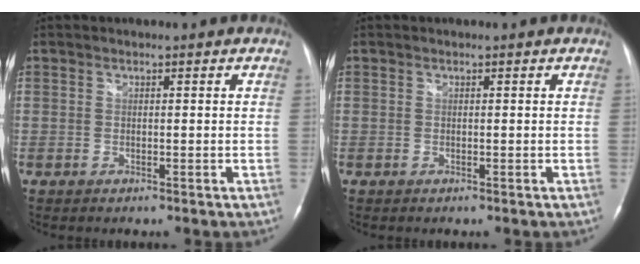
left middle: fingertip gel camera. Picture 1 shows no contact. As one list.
[{"total": 0.0}]